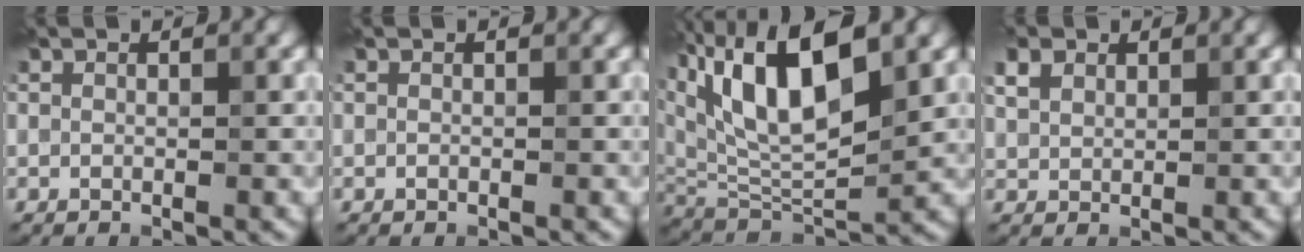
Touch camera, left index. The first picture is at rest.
{"total": 0.0}
{"total": 13.2, "force": [5.0, 5.2, 11.0], "torque": [-0.193, 0.015, 0.081]}
{"total": 2.3, "force": [1.3, 1.6, 1.1], "torque": [-0.029, 0.008, 0.027]}